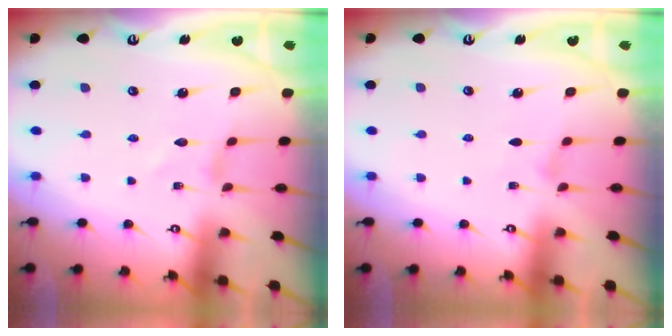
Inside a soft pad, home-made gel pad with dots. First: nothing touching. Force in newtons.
{"total": 1.0, "press": 0.9, "slide": 0.3}